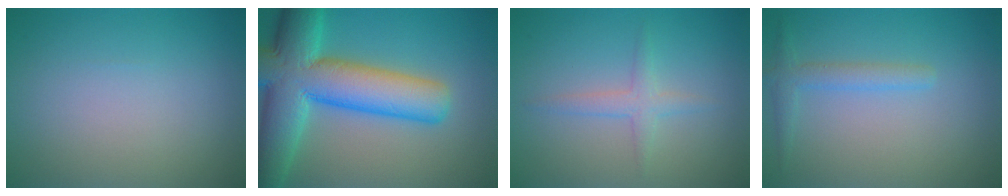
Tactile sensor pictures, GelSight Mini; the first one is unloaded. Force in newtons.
{"total": 12.3, "press": 12.3, "slide": 0.6}
{"total": 1.7, "press": 1.7, "slide": 0.0}
{"total": 1.4, "press": 1.4, "slide": 0.1}